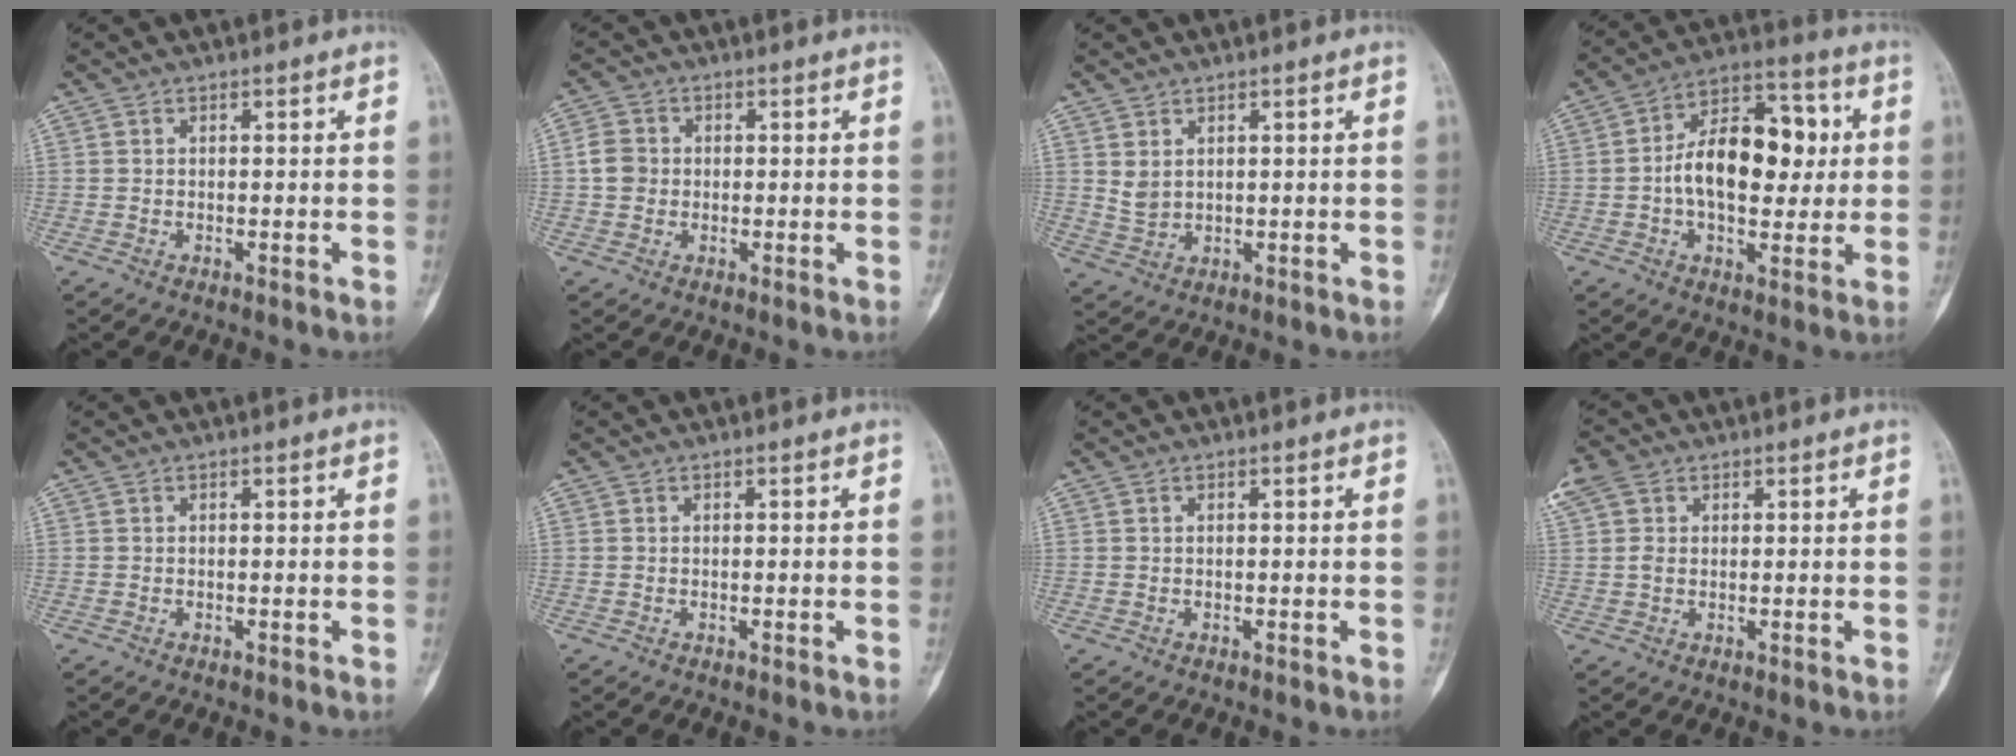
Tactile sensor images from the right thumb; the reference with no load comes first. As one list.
[{"total": 3.8, "force": [-0.1, 3.4, 1.7], "torque": [-0.024, 0.008, -0.007]}, {"total": 3.1, "force": [1.3, 2.1, 1.9], "torque": [-0.031, -0.012, 0.035]}, {"total": 16.6, "force": [0.8, 9.8, 13.4], "torque": [-0.178, 0.028, 0.004]}, {"total": 0.0}, {"total": 0.0}, {"total": 0.0}, {"total": 4.8, "force": [1.9, 3.5, 2.7], "torque": [-0.063, 0.013, 0.039]}]